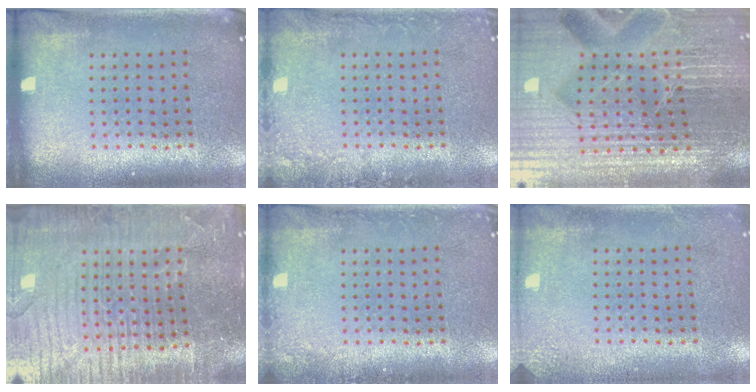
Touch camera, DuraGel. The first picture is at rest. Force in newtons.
{"total": 1.7, "press": 1.7, "slide": 0.3}
{"total": 5.5, "press": 5.1, "slide": 1.9}
{"total": 5.1, "press": 4.6, "slide": 2.1}
{"total": 1.2, "press": 1.2, "slide": 0.2}
{"total": 2.0, "press": 2.0, "slide": 0.3}